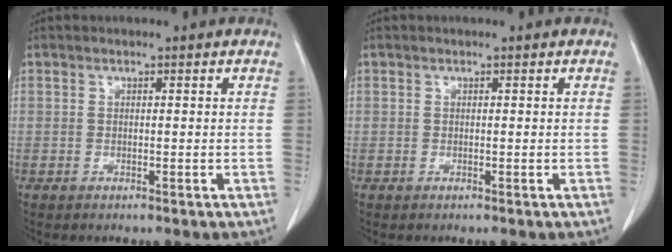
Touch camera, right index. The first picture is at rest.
{"total": 0.0}